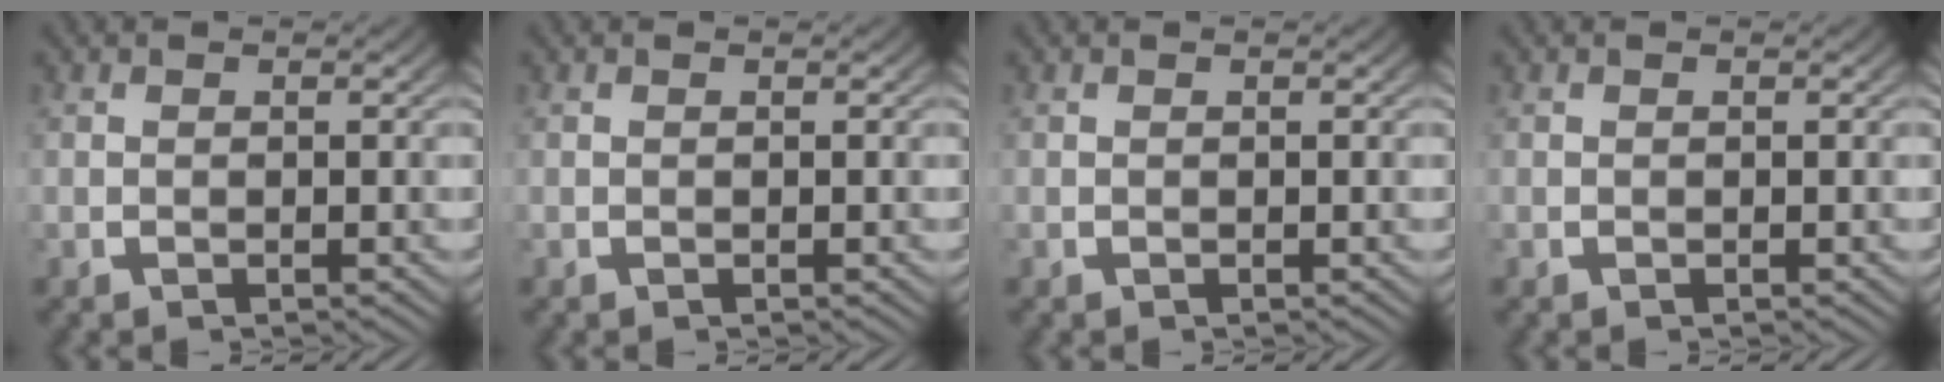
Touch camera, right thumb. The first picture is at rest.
{"total": 0.0}
{"total": 0.0}
{"total": 0.0}